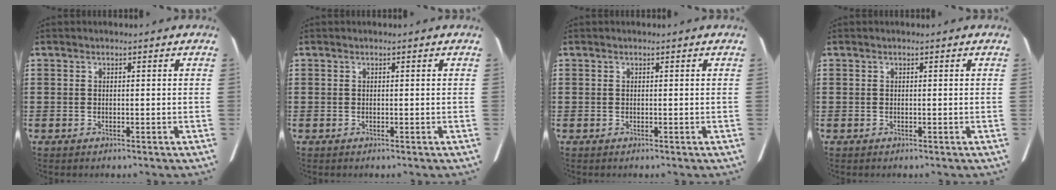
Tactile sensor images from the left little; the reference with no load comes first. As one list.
[{"total": 0.0}, {"total": 0.0}, {"total": 0.0}]